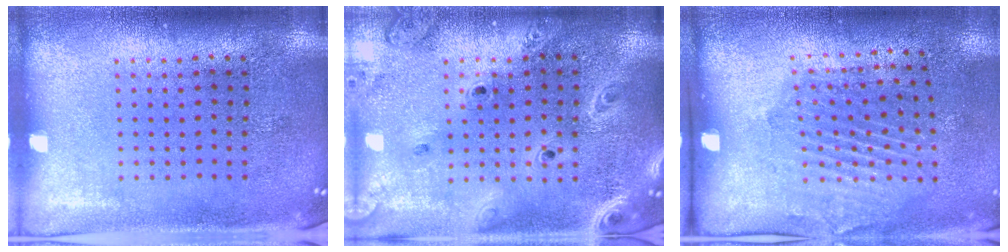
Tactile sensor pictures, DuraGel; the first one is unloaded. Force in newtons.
{"total": 2.6, "press": 2.3, "slide": 1.2}
{"total": 1.9, "press": 1.2, "slide": 1.6}